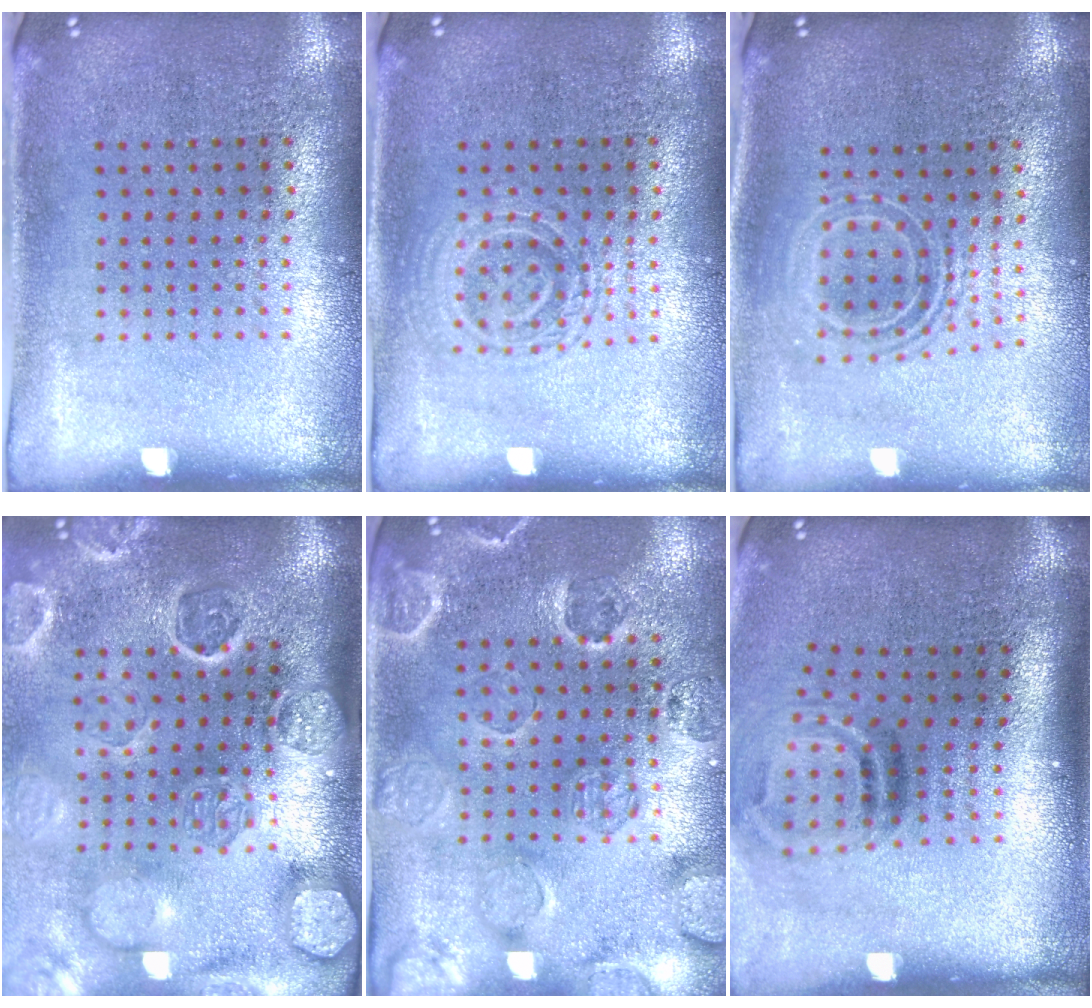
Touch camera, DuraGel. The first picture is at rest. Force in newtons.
{"total": 1.1, "press": 1.0, "slide": 0.3}
{"total": 1.6, "press": 1.2, "slide": 1.0}
{"total": 4.3, "press": 3.6, "slide": 2.5}
{"total": 2.5, "press": 2.2, "slide": 1.1}
{"total": 2.0, "press": 1.3, "slide": 1.6}